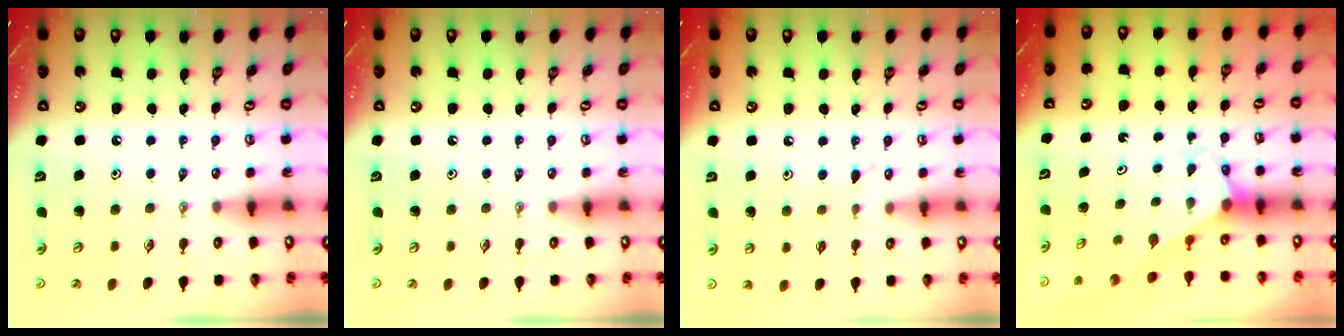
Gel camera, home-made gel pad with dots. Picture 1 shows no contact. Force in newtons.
{"total": 0.0}
{"total": 5.5, "press": 5.5, "slide": 0.5}
{"total": 2.8, "press": 2.8, "slide": 0.2}